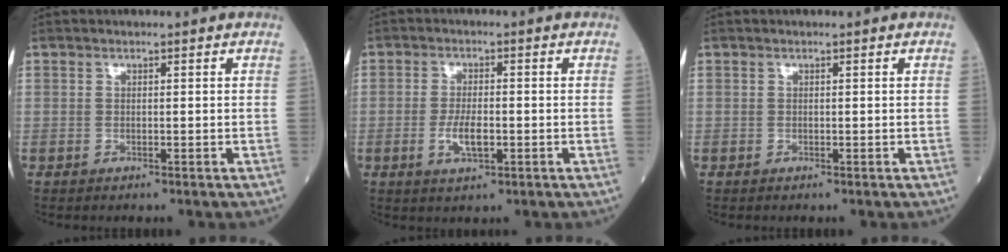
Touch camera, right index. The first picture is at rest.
{"total": 4.4, "force": [-1.2, 1.4, 4.0], "torque": [-0.076, -0.001, -0.019]}
{"total": 0.0}